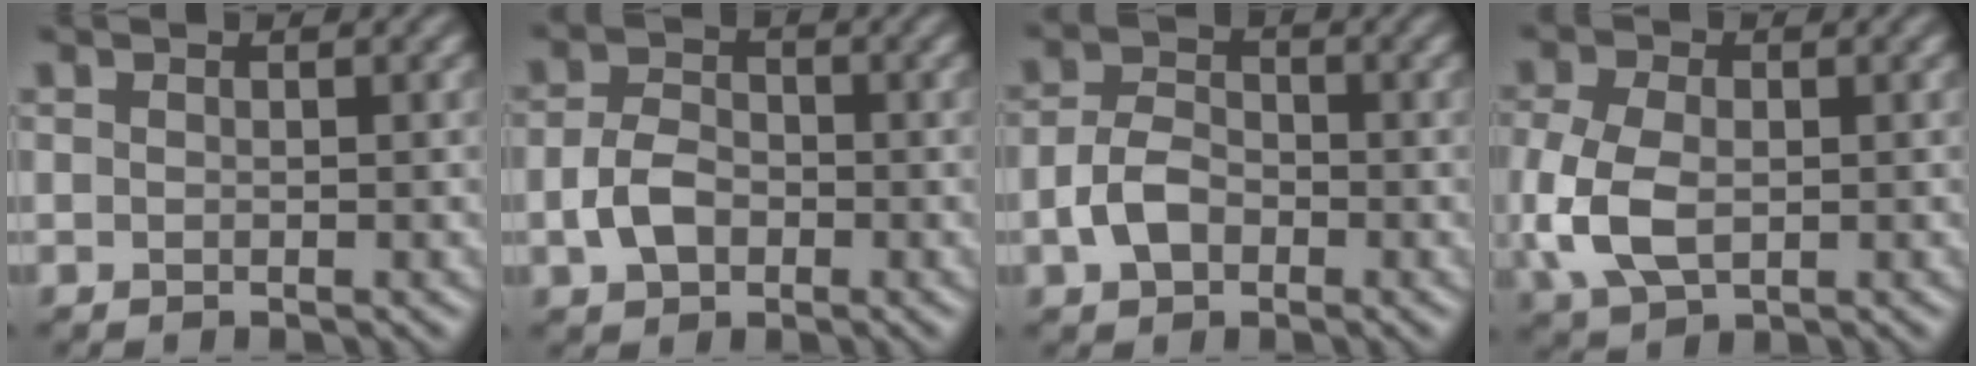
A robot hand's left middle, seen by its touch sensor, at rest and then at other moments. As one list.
[{"total": 3.4, "force": [-0.9, 2.5, 2.2], "torque": [-0.044, 0.003, -0.023]}, {"total": 3.5, "force": [-1.2, 2.5, 2.2], "torque": [-0.044, 0.005, -0.029]}, {"total": 6.0, "force": [-0.6, 4.0, 4.4], "torque": [-0.116, -0.007, -0.012]}]